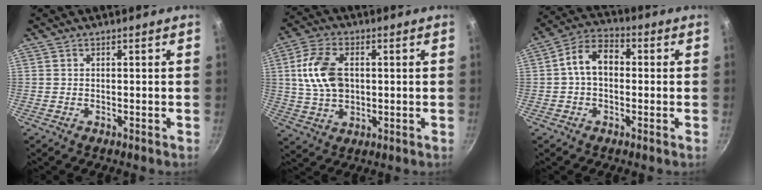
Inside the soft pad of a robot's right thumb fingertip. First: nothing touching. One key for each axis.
{"total": 11.7, "fx": 1.6, "fy": 7.6, "fz": 8.7, "tx": -0.156, "ty": 0.007, "tz": 0.028}
{"total": 8.8, "fx": 0.3, "fy": 6.1, "fz": 6.3, "tx": -0.087, "ty": 0.030, "tz": -0.010}